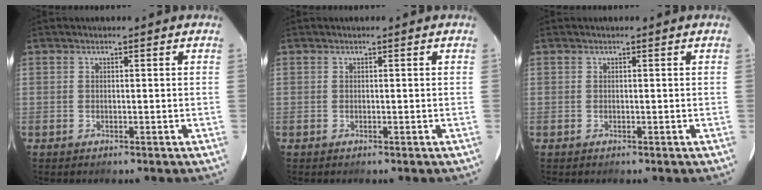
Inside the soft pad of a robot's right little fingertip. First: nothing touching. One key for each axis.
{"total": 0.0}
{"total": 0.0}